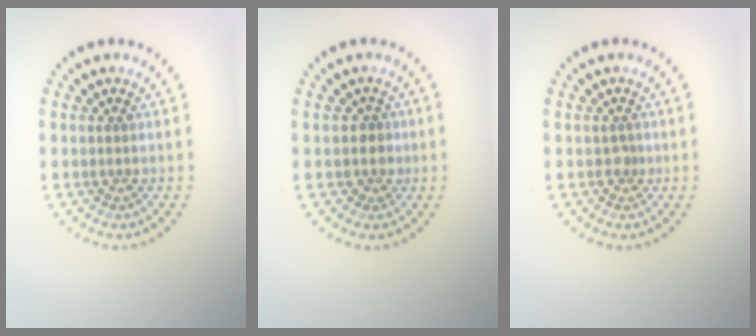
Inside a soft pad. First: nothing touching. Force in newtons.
{"total": 1.4, "press": 1.1, "slide": 0.8}
{"total": 0.8, "press": 0.5, "slide": 0.5}